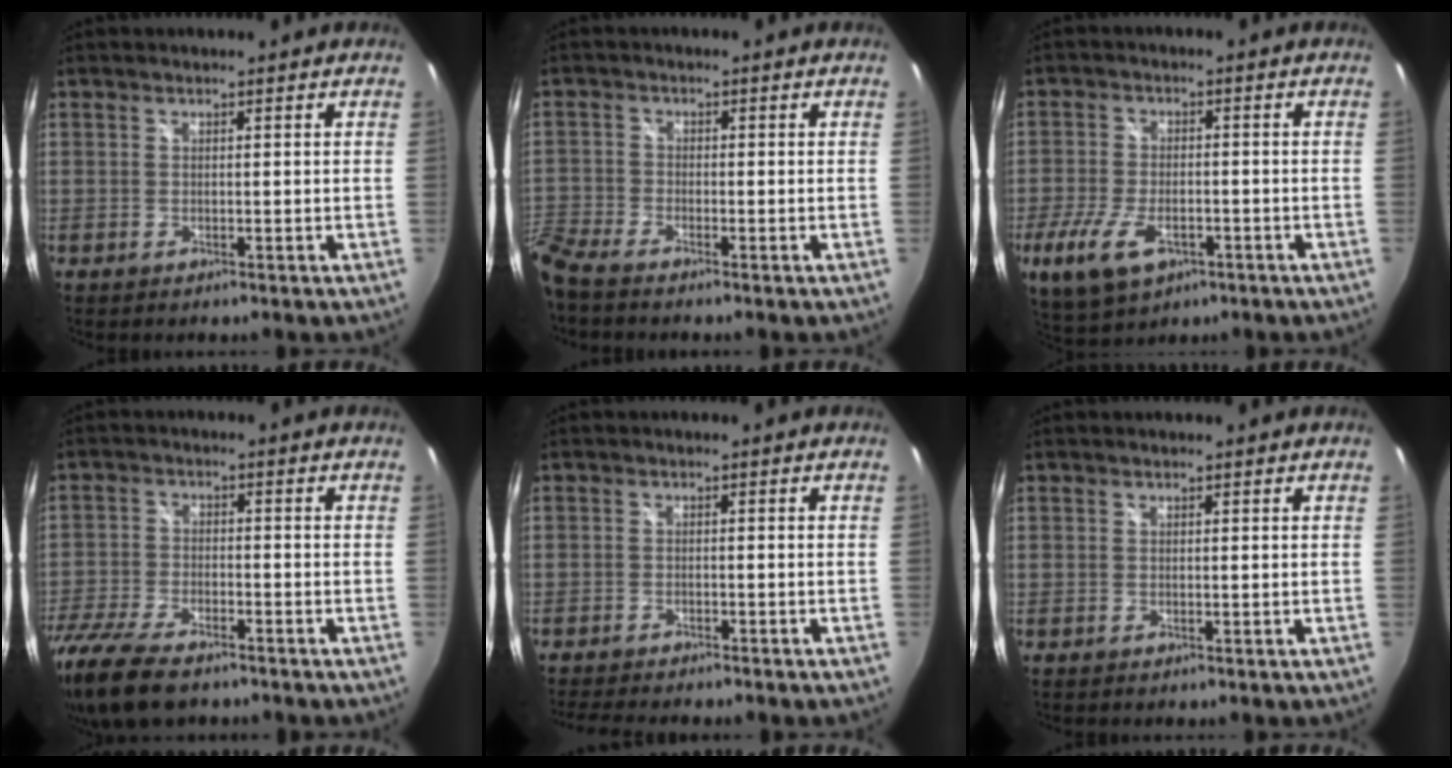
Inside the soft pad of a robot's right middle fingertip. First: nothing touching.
{"total": 7.7, "force": [-6.7, 1.8, 3.3], "torque": [-0.102, -0.018, -0.140]}
{"total": 11.7, "force": [-5.4, 6.3, 8.2], "torque": [-0.193, -0.027, -0.091]}
{"total": 16.6, "force": [-12.5, 6.2, 9.0], "torque": [-0.222, -0.045, -0.227]}
{"total": 7.8, "force": [-6.9, 0.9, 3.6], "torque": [-0.079, -0.016, -0.106]}
{"total": 0.0}